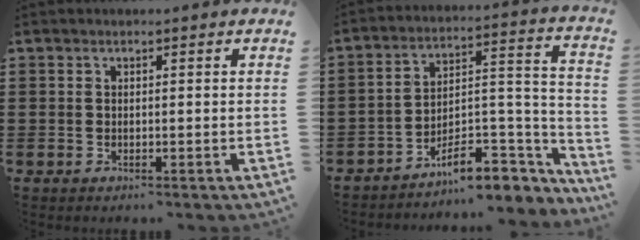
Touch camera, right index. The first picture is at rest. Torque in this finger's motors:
{"motor_torque": [0.12, 0.30, 0.45, 0.10]}